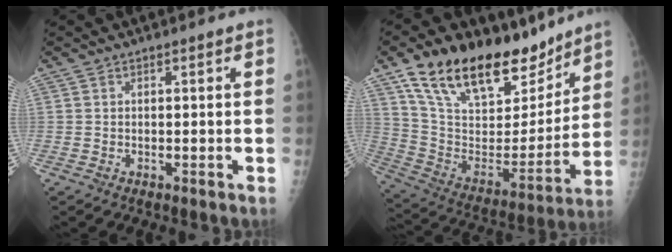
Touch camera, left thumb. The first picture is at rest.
{"total": 28.6, "force": [19.6, 13.2, 16.1], "torque": [-0.235, -0.048, 0.331]}